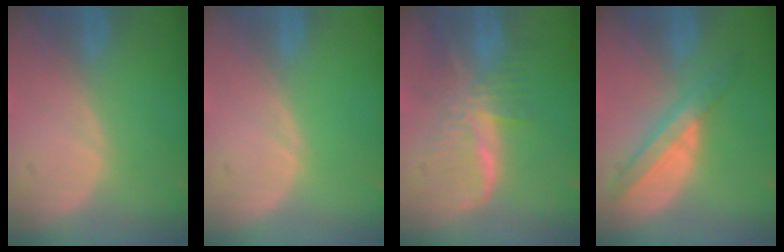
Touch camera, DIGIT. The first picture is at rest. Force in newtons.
{"total": 0.0}
{"total": 8.1, "press": 6.9, "slide": 4.1}
{"total": 5.9, "press": 5.8, "slide": 0.5}